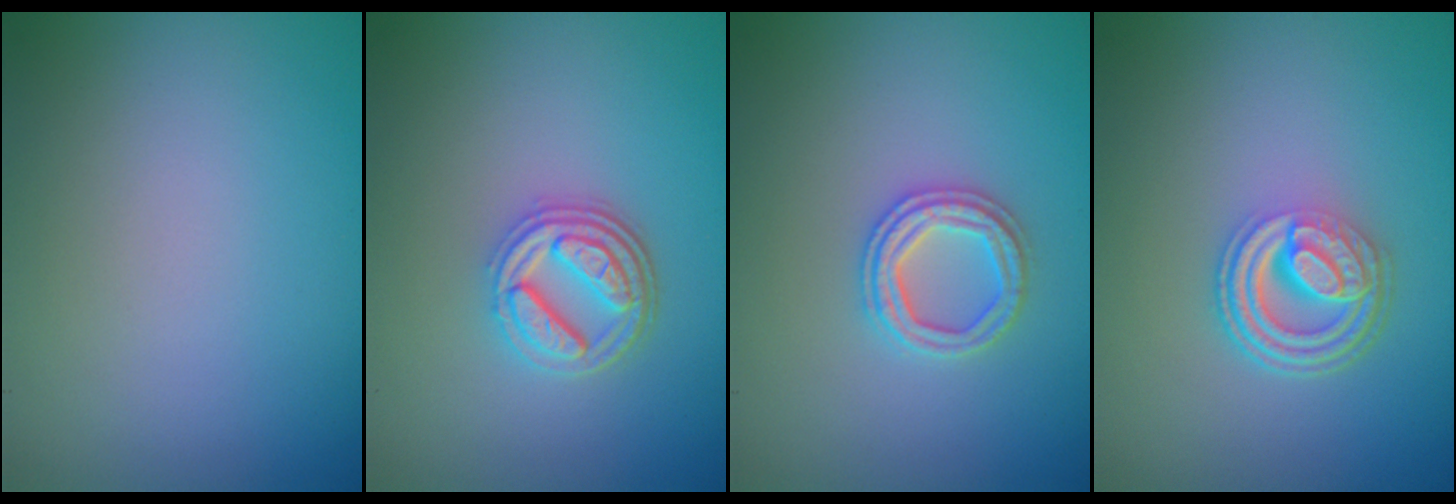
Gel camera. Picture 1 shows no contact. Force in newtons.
{"total": 4.0, "press": 3.3, "slide": 2.3}
{"total": 2.4, "press": 2.4, "slide": 0.4}
{"total": 4.7, "press": 3.4, "slide": 3.3}